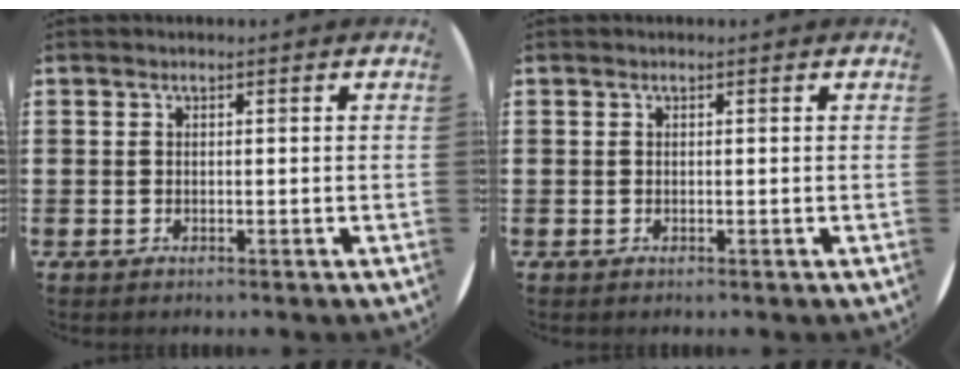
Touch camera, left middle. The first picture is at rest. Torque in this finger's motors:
{"motor_torque": [0.00, -0.04, 0.01, -0.01]}